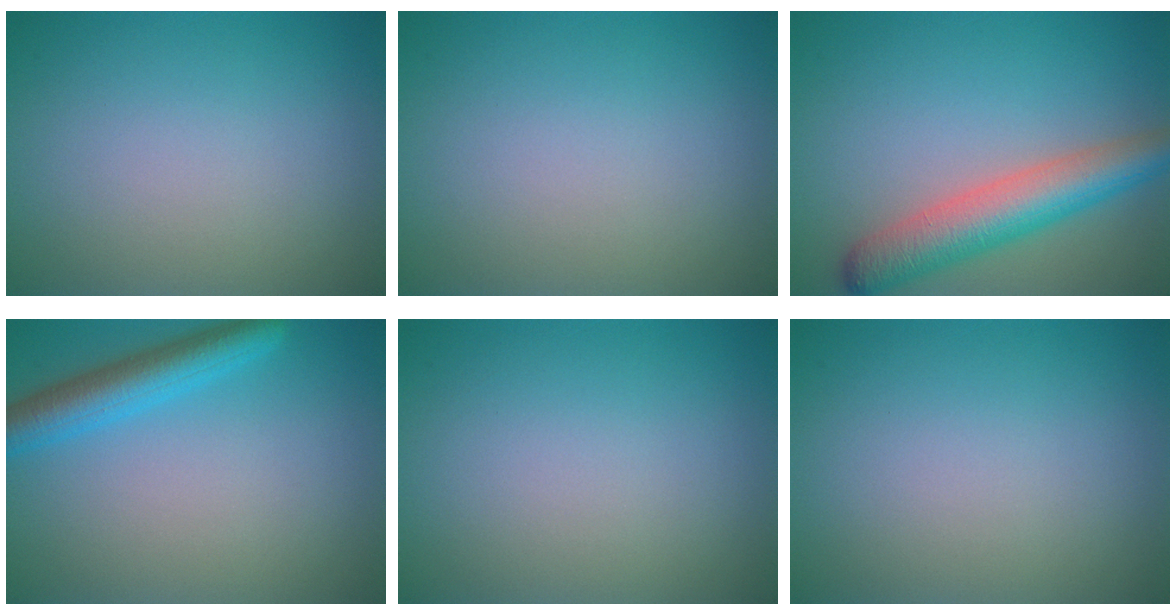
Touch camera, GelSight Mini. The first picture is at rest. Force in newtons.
{"total": 0.0}
{"total": 6.1, "press": 6.1, "slide": 0.3}
{"total": 4.3, "press": 4.3, "slide": 0.1}
{"total": 0.0}
{"total": 0.0}